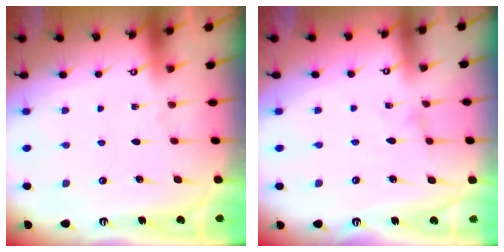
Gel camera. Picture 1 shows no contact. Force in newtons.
{"total": 0.0}